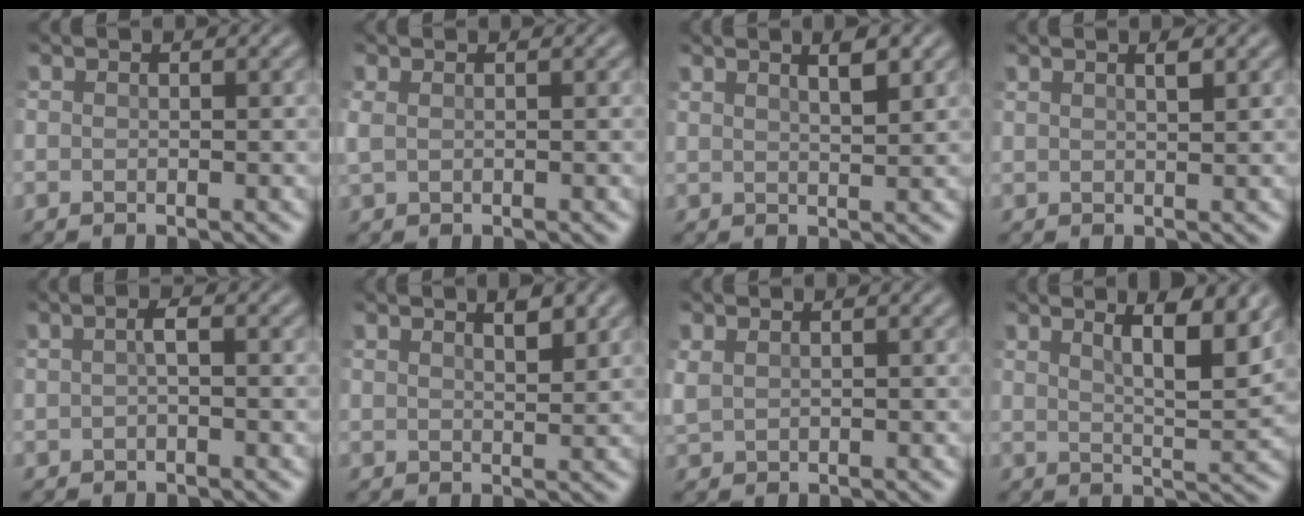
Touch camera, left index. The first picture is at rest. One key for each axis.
{"total": 1.1, "fx": 0.5, "fy": 0.5, "fz": 0.8, "tx": -0.026, "ty": 0.000, "tz": 0.010}
{"total": 2.4, "fx": 1.5, "fy": 0.6, "fz": 1.7, "tx": -0.017, "ty": 0.006, "tz": 0.016}
{"total": 1.2, "fx": 0.8, "fy": 0.3, "fz": 0.9, "tx": -0.017, "ty": 0.002, "tz": 0.012}
{"total": 1.1, "fx": -0.1, "fy": 0.3, "fz": 1.1, "tx": -0.025, "ty": 0.004, "tz": -0.004}
{"total": 2.2, "fx": 1.6, "fy": 0.5, "fz": 1.4, "tx": -0.019, "ty": 0.000, "tz": 0.024}
{"total": 1.3, "fx": 0.7, "fy": 0.7, "fz": 0.8, "tx": -0.029, "ty": 0.001, "tz": 0.019}
{"total": 6.1, "fx": 3.6, "fy": 1.5, "fz": 4.7, "tx": -0.062, "ty": 0.005, "tz": 0.049}